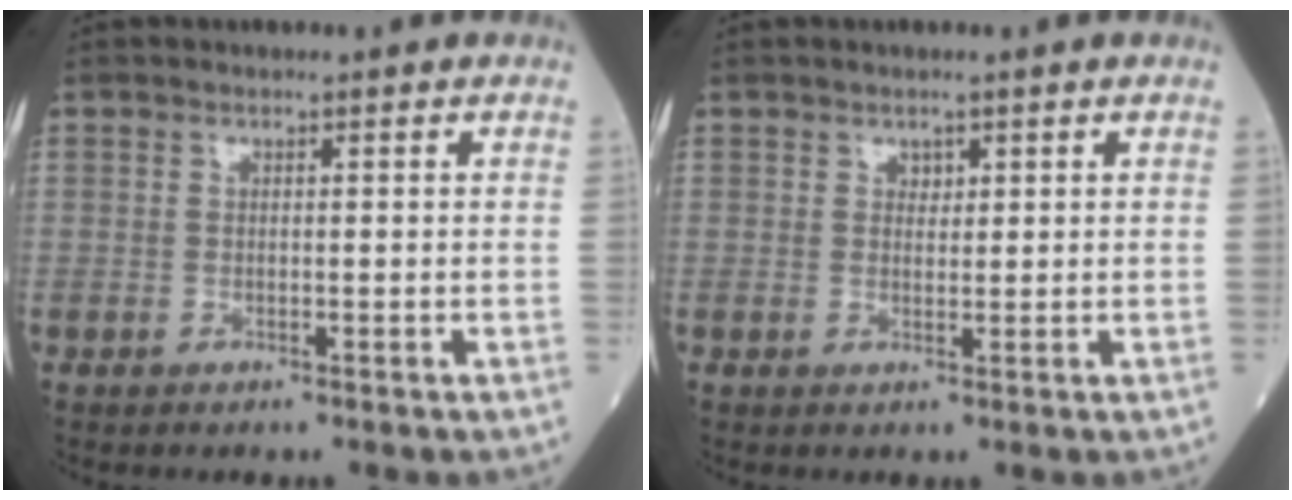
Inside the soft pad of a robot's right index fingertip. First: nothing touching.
{"total": 1.1, "force": [0.6, 0.8, 0.4], "torque": [-0.001, -0.002, 0.009]}